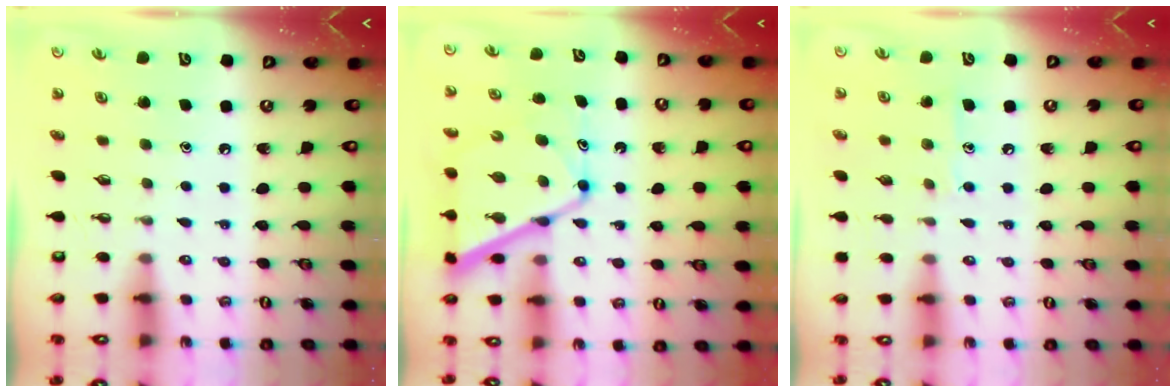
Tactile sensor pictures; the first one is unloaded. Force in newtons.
{"total": 14.0, "press": 14.0, "slide": 1.1}
{"total": 7.0, "press": 6.9, "slide": 0.6}